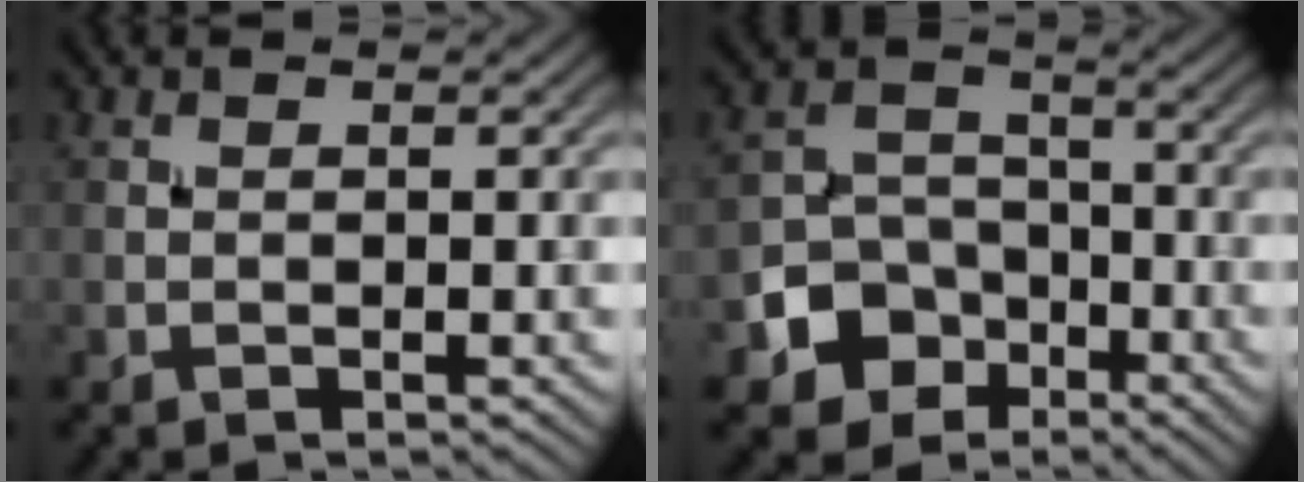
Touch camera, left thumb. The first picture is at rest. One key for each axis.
{"total": 7.2, "fx": -3.5, "fy": 5.8, "fz": 2.5, "tx": -0.056, "ty": -0.010, "tz": -0.074}